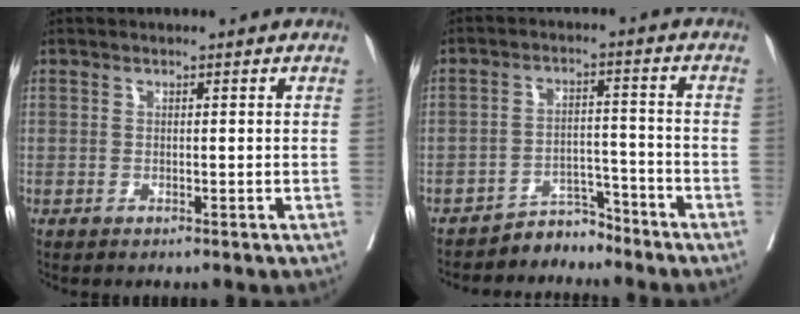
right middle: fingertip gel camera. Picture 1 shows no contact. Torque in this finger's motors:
{"motor_torque": [0.05, -0.86, -0.18, -0.02]}